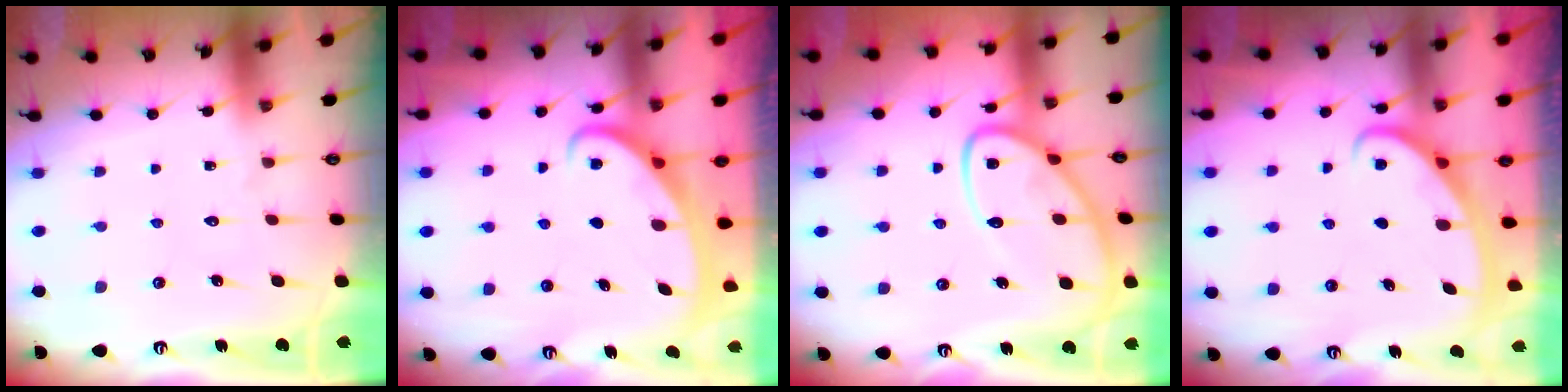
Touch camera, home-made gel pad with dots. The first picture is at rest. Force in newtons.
{"total": 2.6, "press": 2.6, "slide": 0.3}
{"total": 11.5, "press": 11.4, "slide": 1.3}
{"total": 2.7, "press": 2.7, "slide": 0.3}